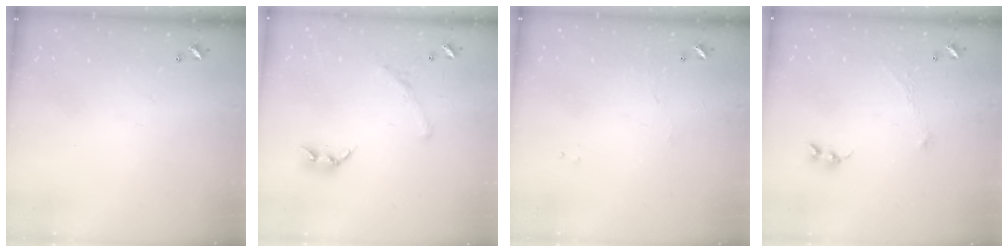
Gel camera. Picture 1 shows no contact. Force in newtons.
{"total": 1.6, "press": 1.1, "slide": 1.1}
{"total": 1.2, "press": 1.1, "slide": 0.3}
{"total": 1.2, "press": 1.2, "slide": 0.1}